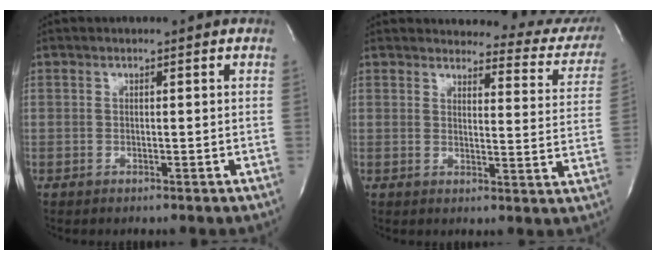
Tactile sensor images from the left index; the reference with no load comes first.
{"total": 15.1, "force": [14.4, 3.5, 3.0], "torque": [0.002, -0.078, 0.128]}